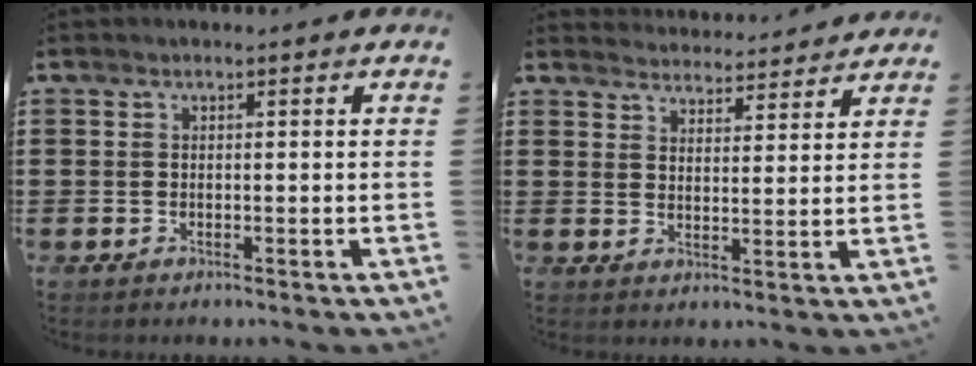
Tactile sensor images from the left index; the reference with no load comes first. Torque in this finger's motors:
{"motor_torque": [1.25, -0.89, -0.01, -0.01]}